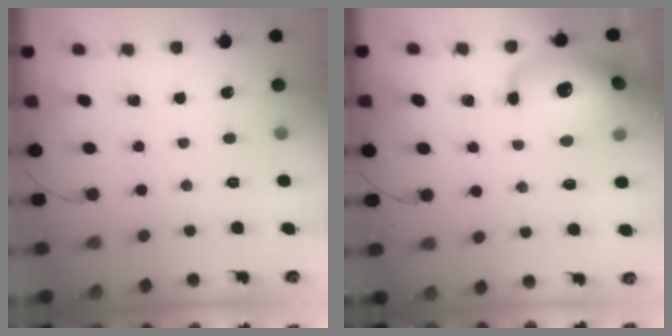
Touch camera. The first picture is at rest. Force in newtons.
{"total": 19.7, "press": 18.4, "slide": 7.2}